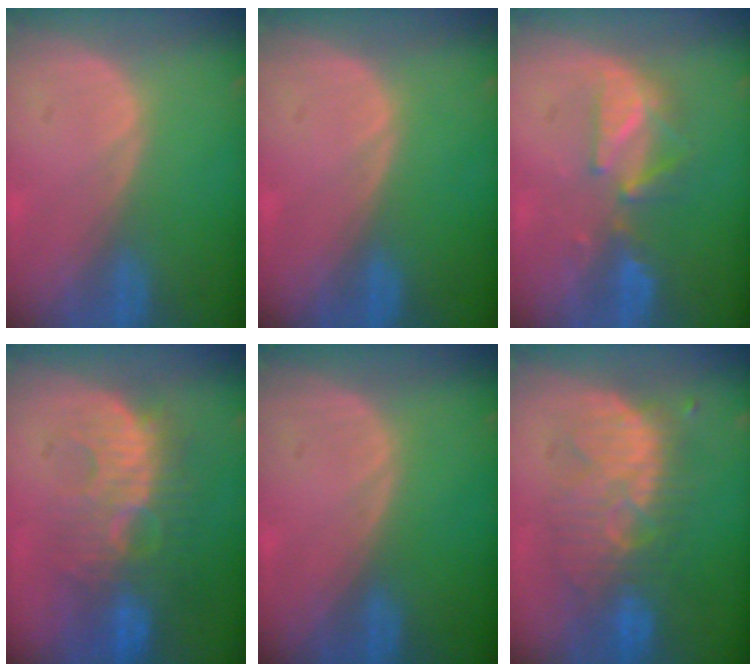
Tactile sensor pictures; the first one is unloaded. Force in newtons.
{"total": 0.0}
{"total": 5.4, "press": 5.3, "slide": 0.7}
{"total": 9.7, "press": 9.4, "slide": 2.5}
{"total": 0.0}
{"total": 9.1, "press": 9.1, "slide": 0.6}